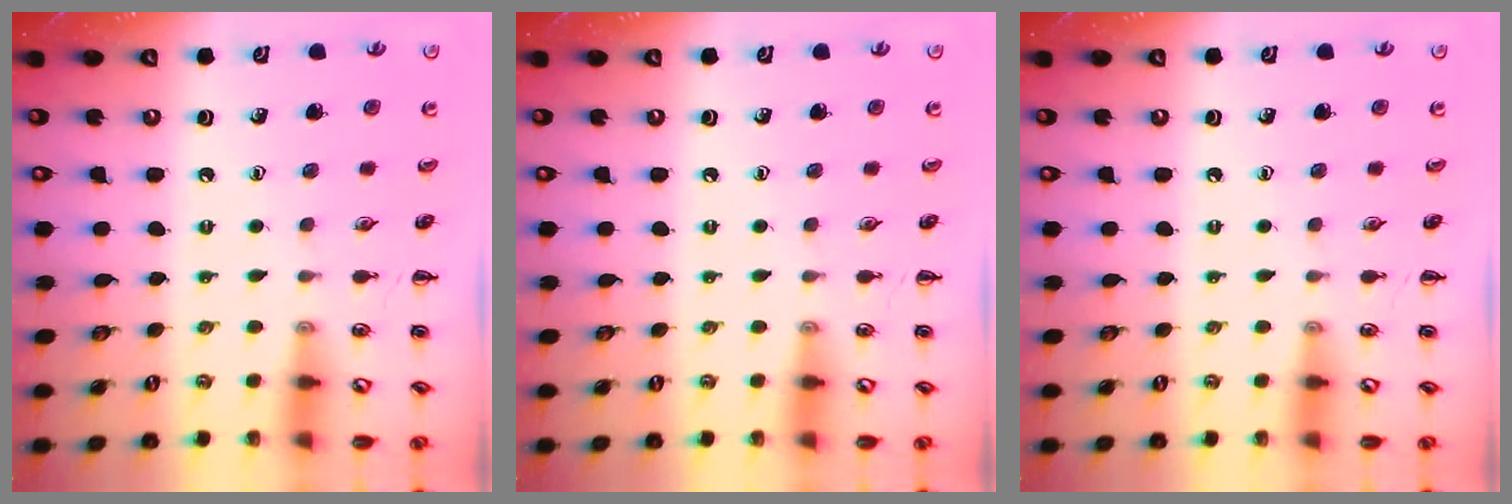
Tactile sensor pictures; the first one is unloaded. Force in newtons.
{"total": 0.0}
{"total": 0.0}